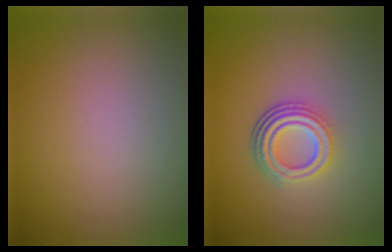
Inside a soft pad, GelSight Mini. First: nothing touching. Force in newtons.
{"total": 4.6, "press": 3.3, "slide": 3.2}